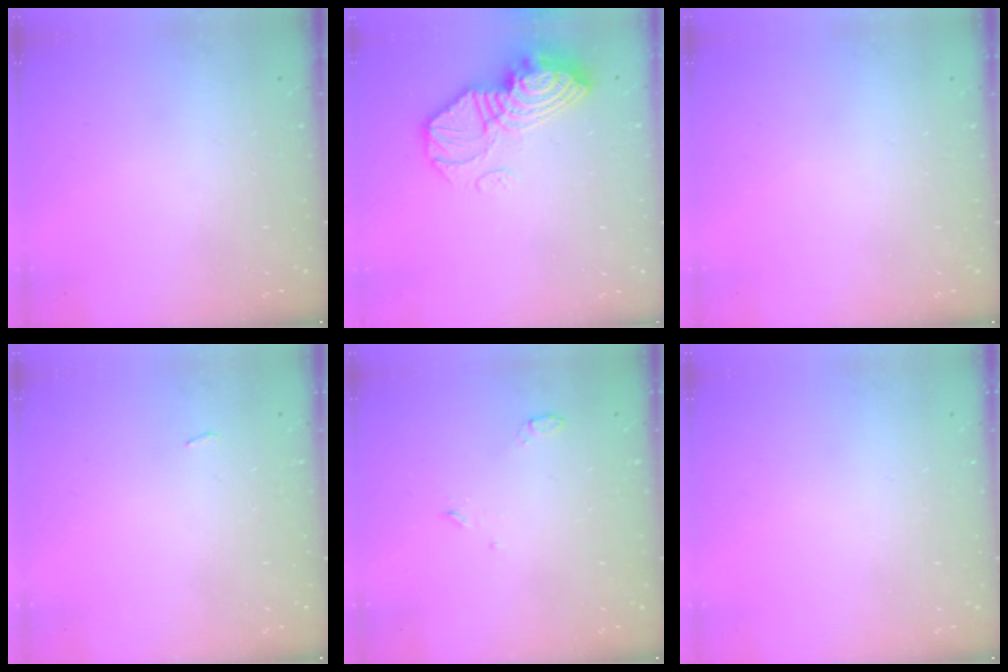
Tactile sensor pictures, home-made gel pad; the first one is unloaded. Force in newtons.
{"total": 13.8, "press": 13.7, "slide": 1.6}
{"total": 0.0}
{"total": 2.7, "press": 2.3, "slide": 1.4}
{"total": 3.0, "press": 2.9, "slide": 0.6}
{"total": 0.0}